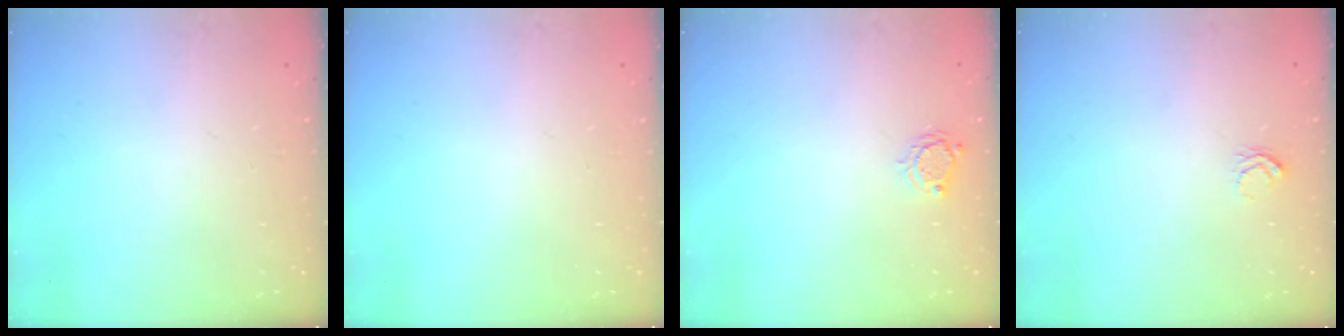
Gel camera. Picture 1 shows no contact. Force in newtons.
{"total": 0.0}
{"total": 3.6, "press": 3.6, "slide": 0.4}
{"total": 3.4, "press": 3.4, "slide": 0.3}